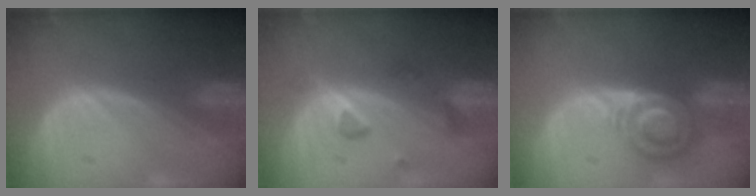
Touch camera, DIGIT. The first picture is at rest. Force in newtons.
{"total": 3.8, "press": 3.7, "slide": 0.8}
{"total": 6.1, "press": 6.0, "slide": 1.1}